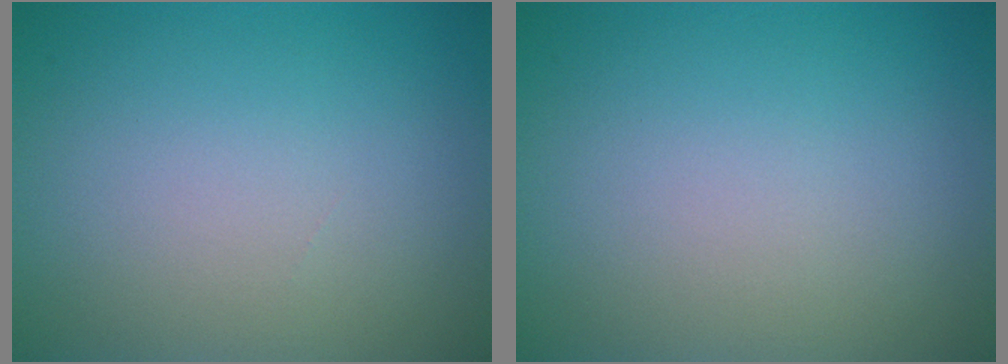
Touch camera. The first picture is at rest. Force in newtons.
{"total": 0.0}